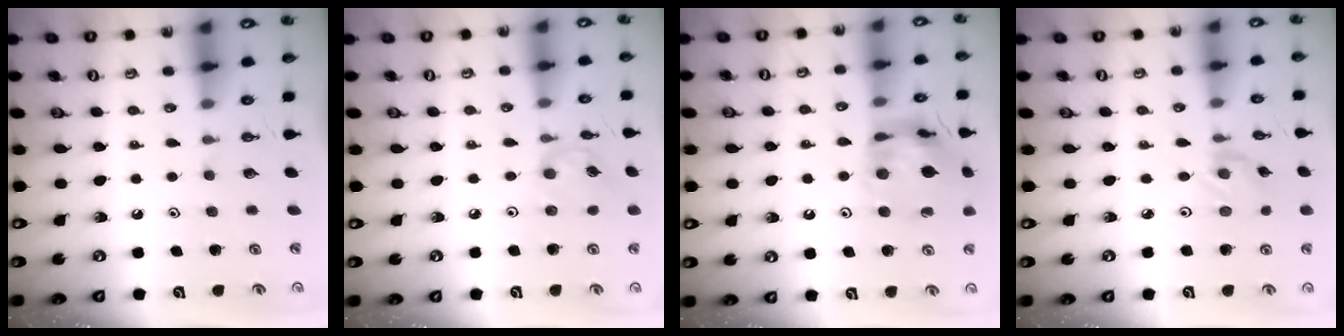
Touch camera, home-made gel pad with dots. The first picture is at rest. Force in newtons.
{"total": 4.7, "press": 4.7, "slide": 0.3}
{"total": 14.2, "press": 14.1, "slide": 1.5}
{"total": 1.1, "press": 1.0, "slide": 0.4}